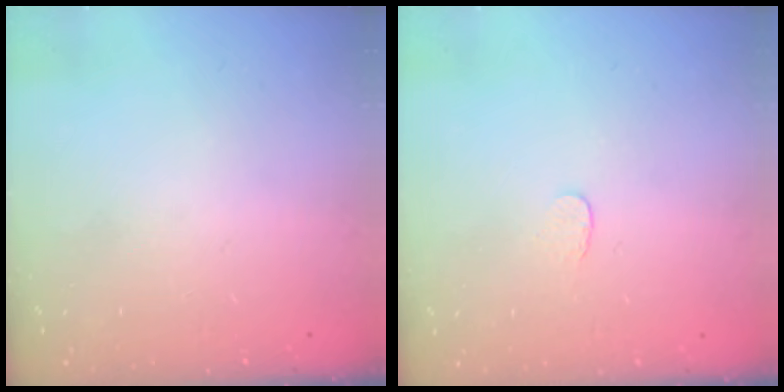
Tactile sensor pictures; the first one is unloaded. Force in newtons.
{"total": 3.0, "press": 3.0, "slide": 0.2}